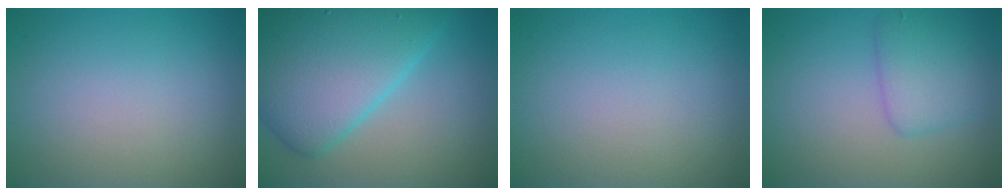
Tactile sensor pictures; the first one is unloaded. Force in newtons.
{"total": 9.6, "press": 9.6, "slide": 0.4}
{"total": 0.0}
{"total": 3.0, "press": 3.0, "slide": 0.2}